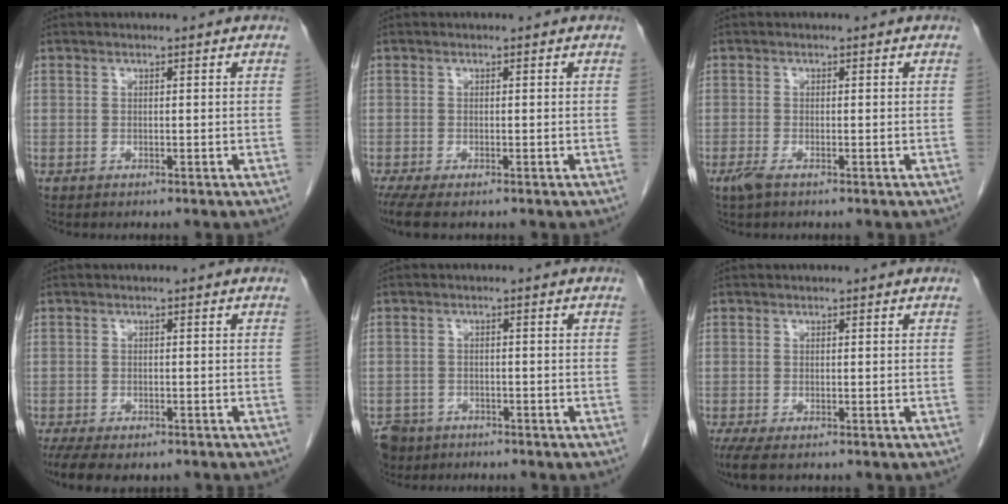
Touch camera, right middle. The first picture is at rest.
{"total": 4.3, "force": [-3.1, 1.1, 2.8], "torque": [-0.055, -0.016, -0.051]}
{"total": 1.7, "force": [-1.1, 0.3, 1.3], "torque": [-0.031, -0.005, -0.023]}
{"total": 7.7, "force": [-5.5, 3.0, 4.5], "torque": [-0.082, -0.017, -0.084]}
{"total": 5.4, "force": [-4.0, 3.5, 0.6], "torque": [-0.013, 0.001, -0.069]}
{"total": 3.1, "force": [-2.1, 0.8, 2.2], "torque": [-0.046, -0.014, -0.034]}